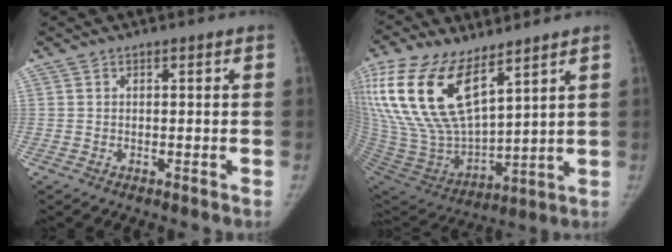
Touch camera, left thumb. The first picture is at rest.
{"total": 24.0, "force": [13.0, 10.8, 17.0], "torque": [-0.361, -0.047, 0.259]}